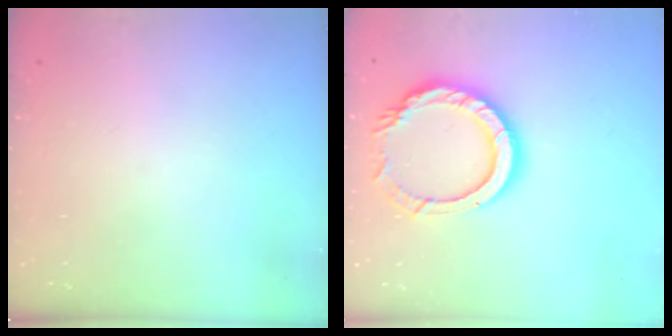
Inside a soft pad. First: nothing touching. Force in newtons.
{"total": 13.2, "press": 13.1, "slide": 1.1}